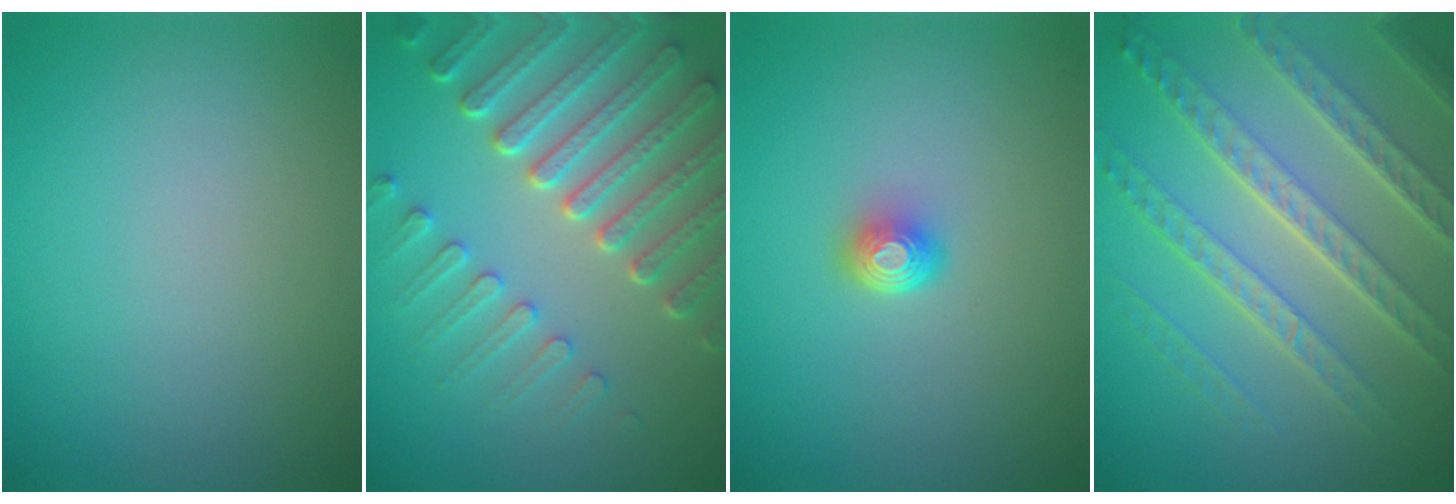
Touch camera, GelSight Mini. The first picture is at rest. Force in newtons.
{"total": 7.2, "press": 5.7, "slide": 4.4}
{"total": 2.0, "press": 1.3, "slide": 1.5}
{"total": 7.4, "press": 5.2, "slide": 5.2}